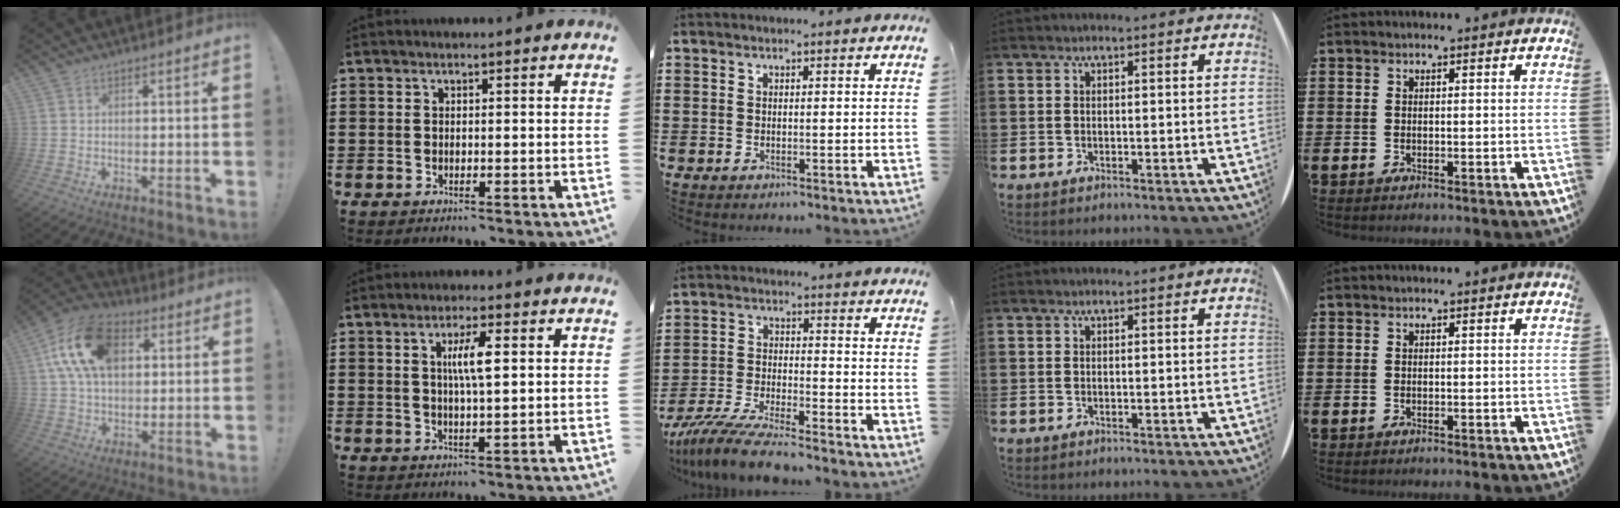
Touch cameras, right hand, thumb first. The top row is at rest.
{"thumb": {"total": 17.7, "force": [5.4, 11.7, 12.1], "torque": [-0.221, 0.000, 0.099]}, "index": {"total": 4.9, "force": [1.0, 0.8, 4.7], "torque": [-0.093, 0.005, 0.013]}, "middle": {"total": 7.7, "force": [-7.0, 0.2, 3.3], "torque": [-0.078, -0.008, -0.138]}}